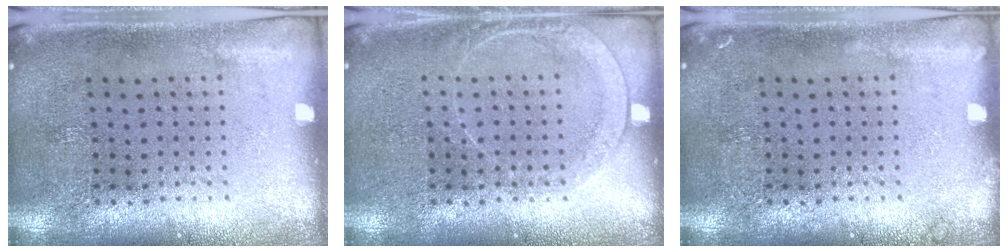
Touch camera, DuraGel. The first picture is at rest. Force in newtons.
{"total": 1.5, "press": 1.4, "slide": 0.4}
{"total": 0.5, "press": 0.5, "slide": 0.1}